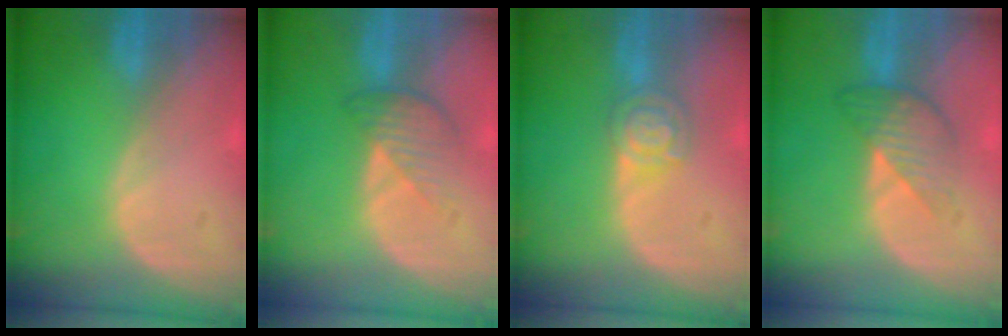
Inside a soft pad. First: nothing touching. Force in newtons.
{"total": 4.3, "press": 3.8, "slide": 1.9}
{"total": 5.1, "press": 4.4, "slide": 2.5}
{"total": 4.6, "press": 4.6, "slide": 0.1}